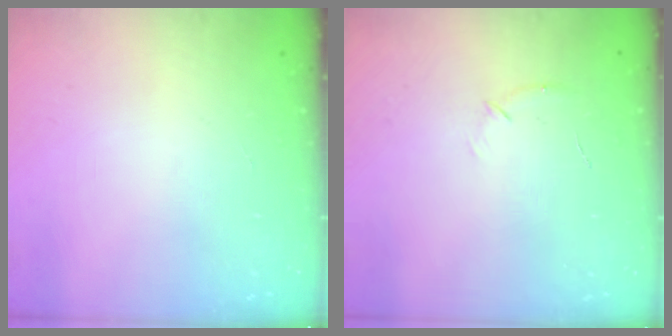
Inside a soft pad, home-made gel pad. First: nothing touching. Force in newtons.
{"total": 4.1, "press": 3.9, "slide": 1.2}